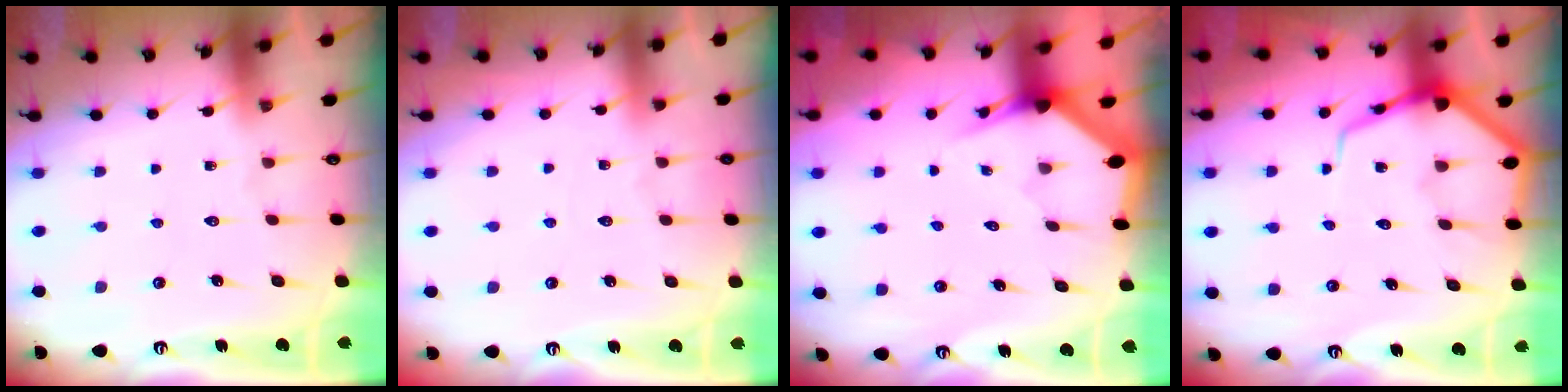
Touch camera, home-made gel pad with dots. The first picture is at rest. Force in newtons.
{"total": 2.6, "press": 2.6, "slide": 0.3}
{"total": 2.9, "press": 2.9, "slide": 0.1}
{"total": 8.1, "press": 8.1, "slide": 0.8}